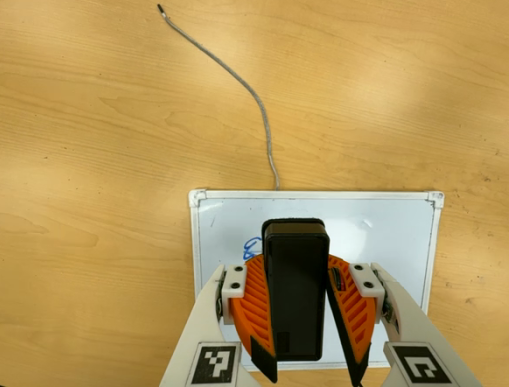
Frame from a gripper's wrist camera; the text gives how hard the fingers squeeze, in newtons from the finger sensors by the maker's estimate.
{"total": 10.7, "left": 9.7, "right": 11.8}